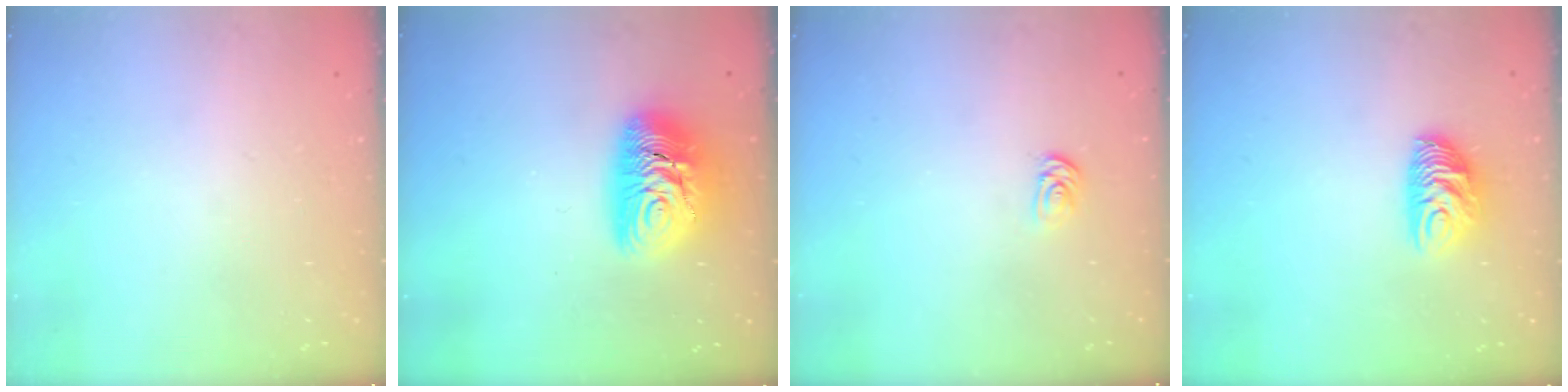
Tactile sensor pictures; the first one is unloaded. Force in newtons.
{"total": 11.7, "press": 11.6, "slide": 1.1}
{"total": 2.1, "press": 2.1, "slide": 0.2}
{"total": 9.0, "press": 9.0, "slide": 0.6}